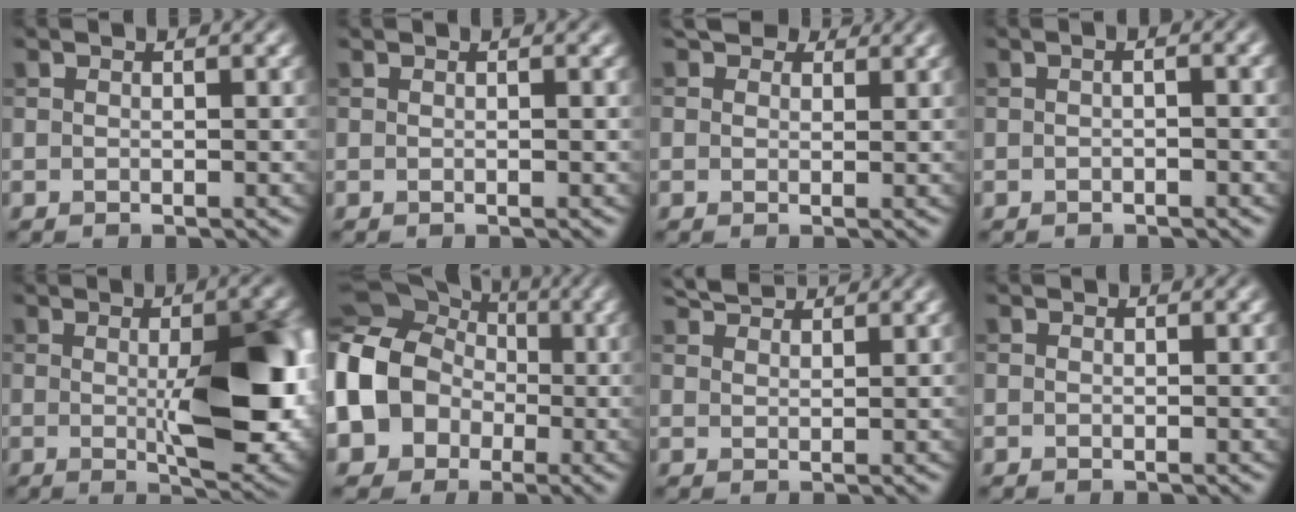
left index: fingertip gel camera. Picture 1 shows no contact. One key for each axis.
{"total": 0.0}
{"total": 3.6, "fx": 2.5, "fy": 2.2, "fz": 1.5, "tx": -0.034, "ty": -0.002, "tz": 0.034}
{"total": 1.2, "fx": -0.3, "fy": 0.2, "fz": 1.2, "tx": -0.020, "ty": -0.001, "tz": -0.009}
{"total": 10.6, "fx": -0.4, "fy": 3.5, "fz": 10.0, "tx": -0.137, "ty": -0.015, "tz": 0.006}
{"total": 14.9, "fx": -1.8, "fy": 13.1, "fz": 6.9, "tx": -0.174, "ty": -0.006, "tz": -0.073}
{"total": 3.1, "fx": 2.9, "fy": 0.8, "fz": 0.9, "tx": -0.021, "ty": 0.008, "tz": 0.048}
{"total": 0.0}